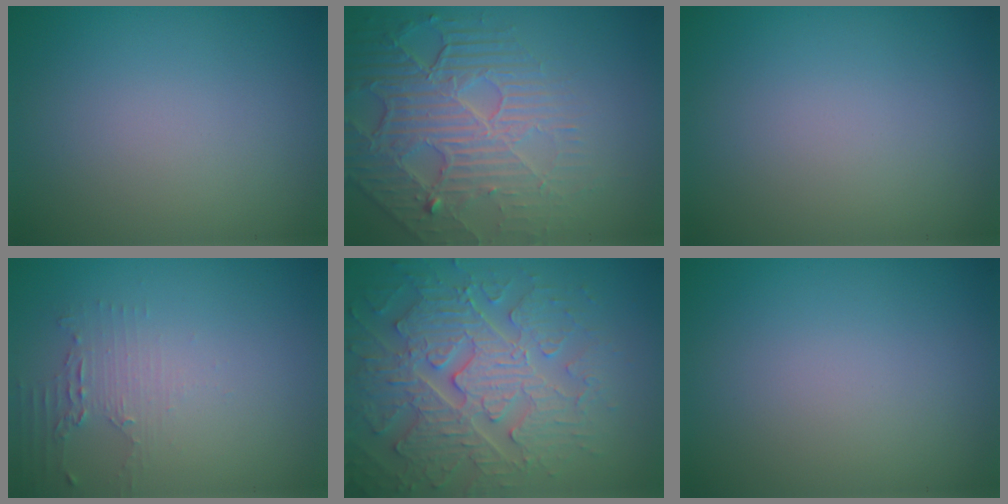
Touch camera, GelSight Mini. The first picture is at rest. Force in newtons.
{"total": 6.1, "press": 5.0, "slide": 3.6}
{"total": 0.0}
{"total": 2.2, "press": 1.6, "slide": 1.5}
{"total": 7.2, "press": 6.0, "slide": 4.0}
{"total": 0.0}